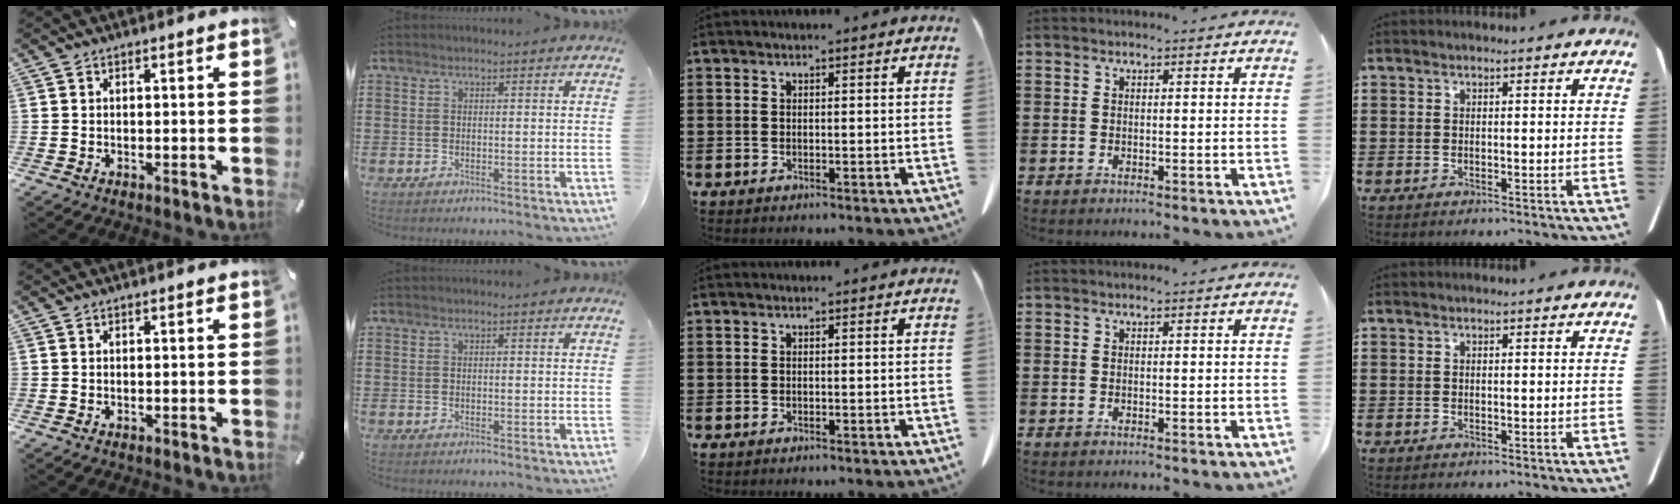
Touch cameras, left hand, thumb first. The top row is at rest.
{}